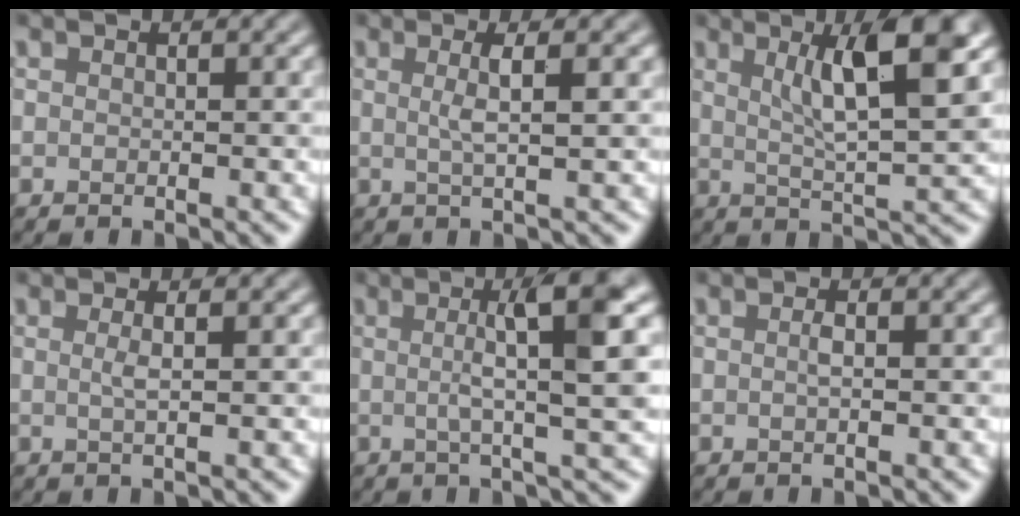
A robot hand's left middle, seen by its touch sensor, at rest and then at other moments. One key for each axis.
{"total": 2.8, "fx": 0.5, "fy": 0.7, "fz": 2.6, "tx": -0.040, "ty": -0.001, "tz": 0.004}
{"total": 7.6, "fx": 2.7, "fy": 1.7, "fz": 6.9, "tx": -0.096, "ty": 0.003, "tz": 0.045}
{"total": 1.4, "fx": 0.2, "fy": 0.3, "fz": 1.3, "tx": -0.022, "ty": 0.000, "tz": -0.002}
{"total": 6.9, "fx": 1.1, "fy": 1.1, "fz": 6.7, "tx": -0.100, "ty": 0.012, "tz": 0.015}
{"total": 0.7, "fx": 0.0, "fy": 0.1, "fz": 0.7, "tx": -0.015, "ty": 0.001, "tz": 0.000}